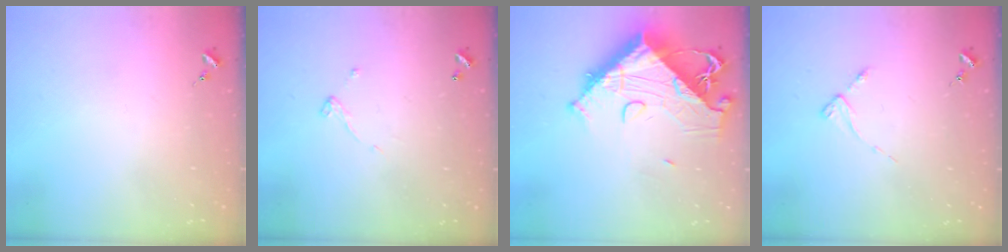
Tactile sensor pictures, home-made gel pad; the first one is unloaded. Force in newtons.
{"total": 4.9, "press": 4.9, "slide": 0.1}
{"total": 20.0, "press": 19.9, "slide": 2.3}
{"total": 2.8, "press": 2.8, "slide": 0.3}